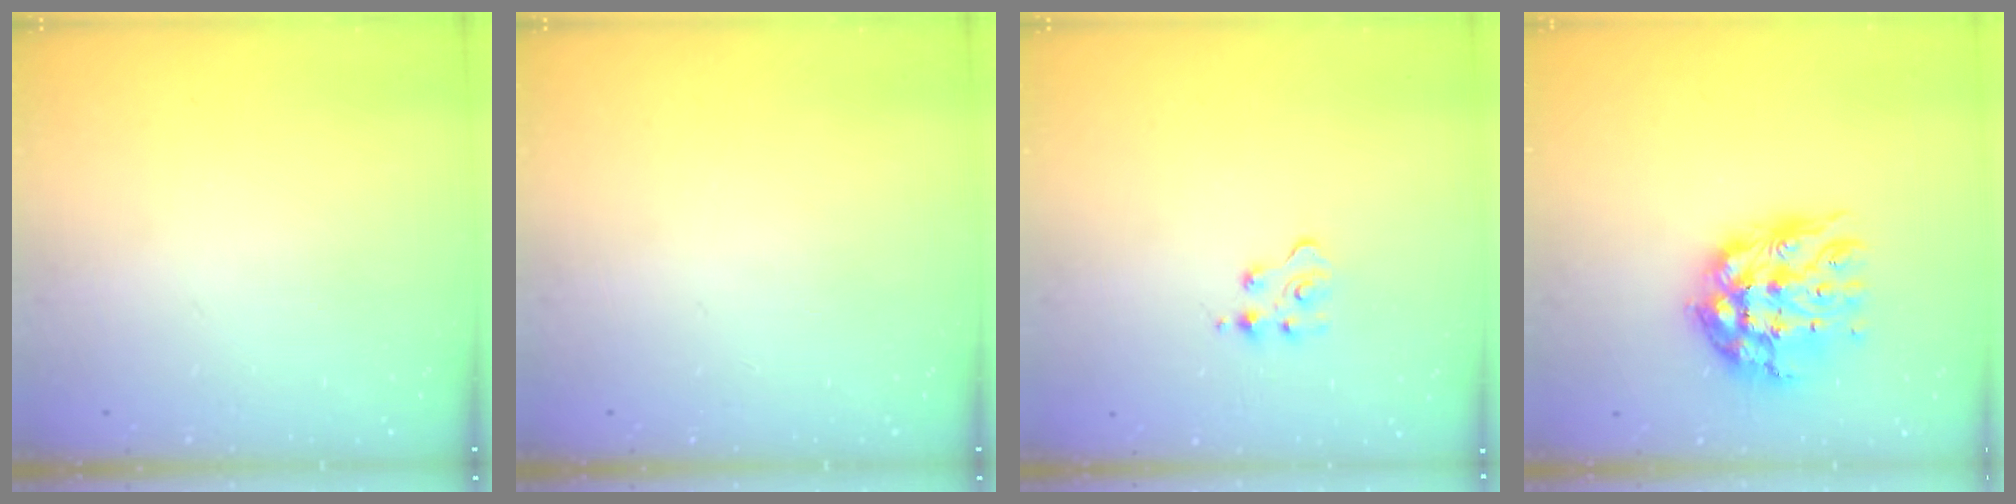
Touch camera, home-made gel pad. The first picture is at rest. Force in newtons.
{"total": 0.0}
{"total": 3.0, "press": 3.0, "slide": 0.3}
{"total": 15.0, "press": 15.0, "slide": 1.3}